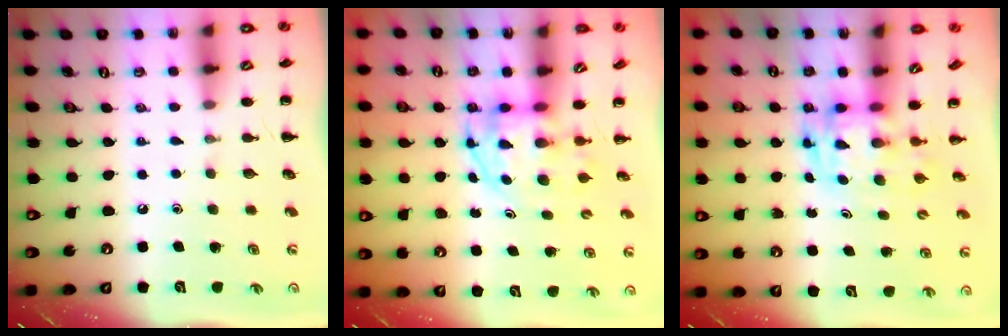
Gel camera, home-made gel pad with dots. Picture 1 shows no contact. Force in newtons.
{"total": 3.8, "press": 3.7, "slide": 0.7}
{"total": 2.9, "press": 2.9, "slide": 0.6}